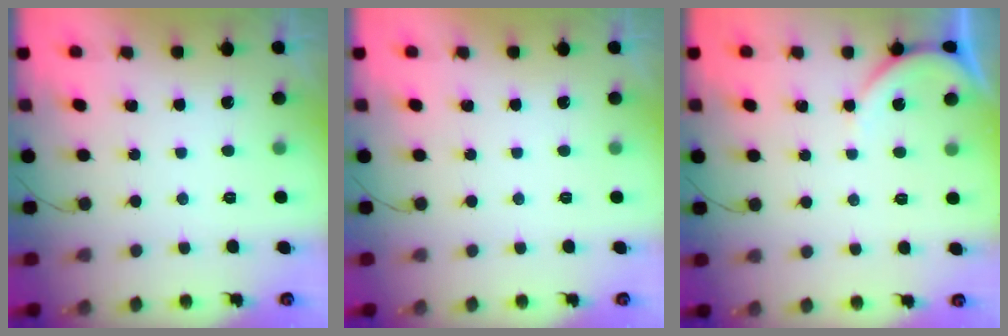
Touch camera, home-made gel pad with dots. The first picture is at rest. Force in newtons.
{"total": 0.0}
{"total": 4.0, "press": 3.9, "slide": 0.6}